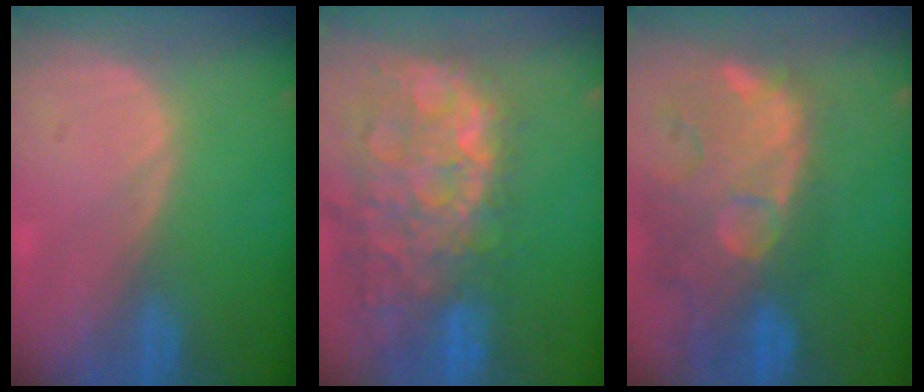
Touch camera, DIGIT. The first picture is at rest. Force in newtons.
{"total": 15.0, "press": 12.2, "slide": 8.8}
{"total": 14.2, "press": 11.6, "slide": 8.2}